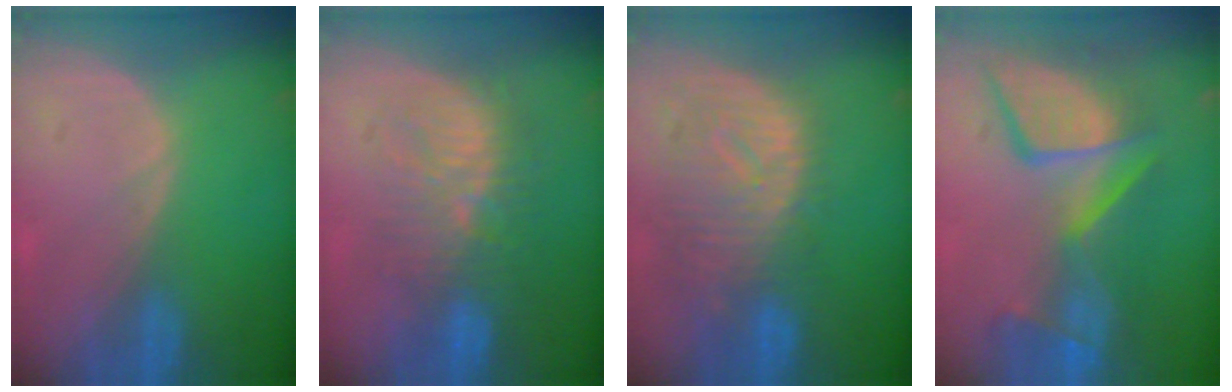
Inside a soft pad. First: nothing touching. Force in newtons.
{"total": 9.4, "press": 9.1, "slide": 2.0}
{"total": 11.0, "press": 9.6, "slide": 5.4}
{"total": 12.1, "press": 11.1, "slide": 4.9}